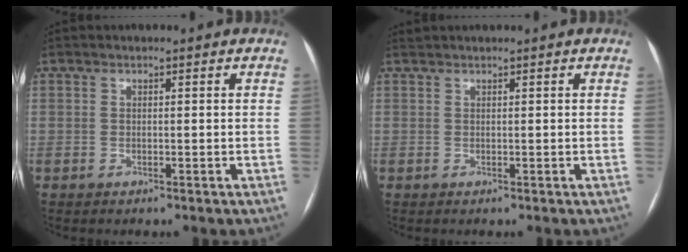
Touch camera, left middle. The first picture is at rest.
{"total": 1.0, "force": [0.9, -0.2, 0.3], "torque": [-0.007, 0.021, 0.026]}